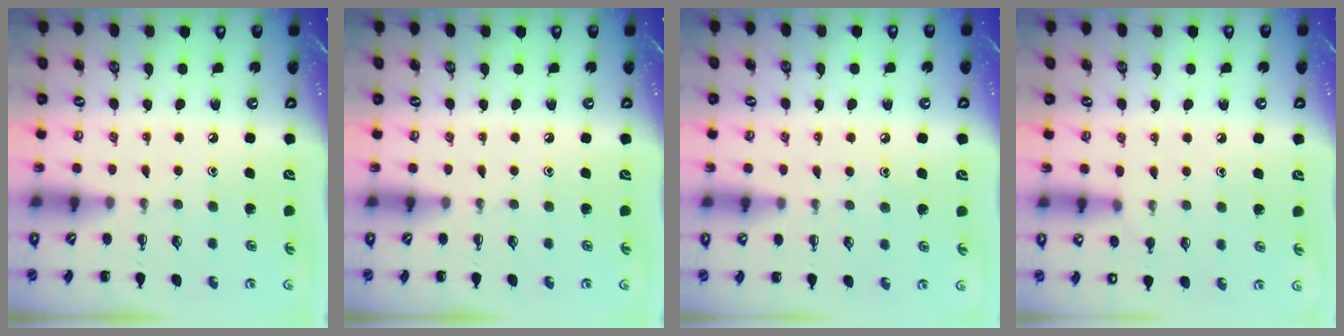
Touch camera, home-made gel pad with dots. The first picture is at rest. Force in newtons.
{"total": 0.0}
{"total": 6.7, "press": 6.5, "slide": 1.9}
{"total": 6.7, "press": 6.4, "slide": 2.3}